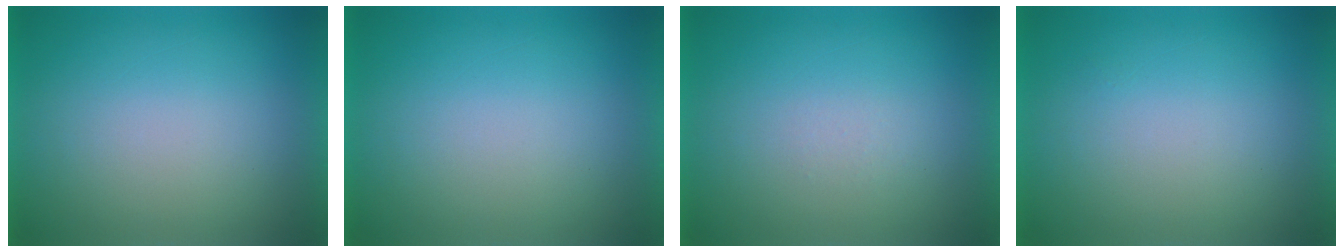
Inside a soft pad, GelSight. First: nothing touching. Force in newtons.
{"total": 0.0}
{"total": 1.4}
{"total": 0.0}